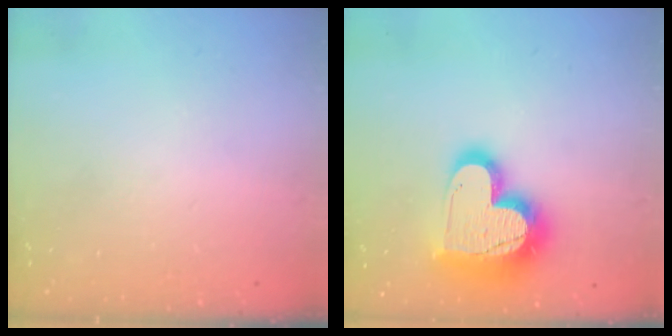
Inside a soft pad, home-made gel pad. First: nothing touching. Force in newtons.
{"total": 19.8, "press": 19.8, "slide": 1.7}